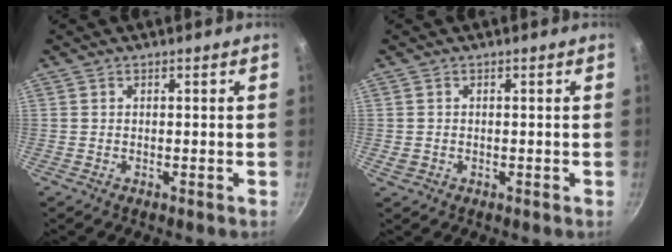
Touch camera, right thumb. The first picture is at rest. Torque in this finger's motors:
{"motor_torque": [0.19, -0.05, -0.06, -0.39, -0.02]}